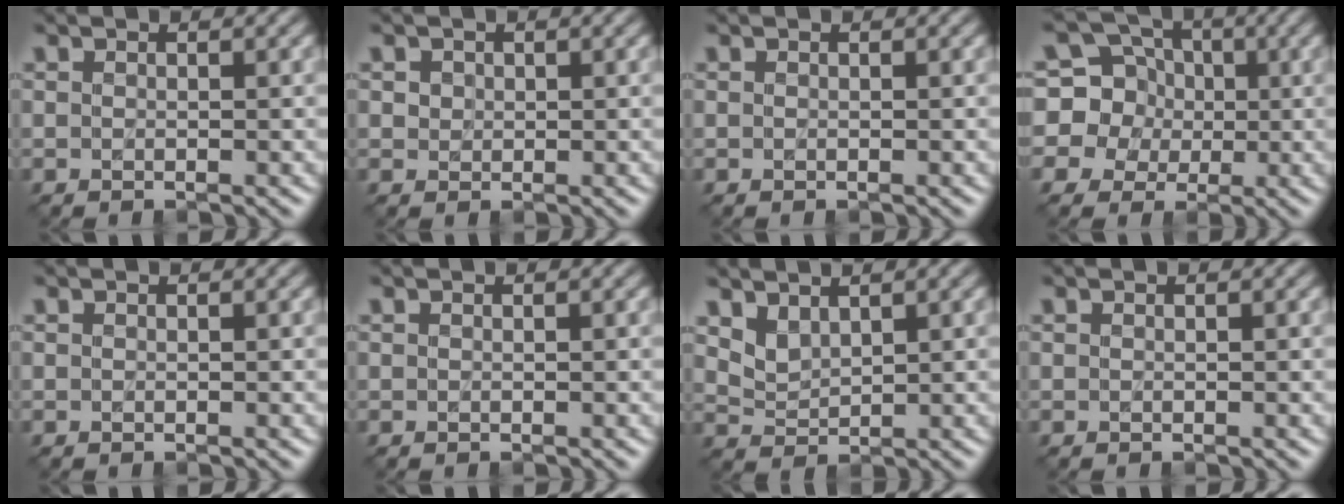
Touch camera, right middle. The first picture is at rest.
{"total": 1.0, "force": [0.3, 0.9, 0.3], "torque": [-0.001, -0.002, 0.007]}
{"total": 0.0}
{"total": 9.0, "force": [1.6, 8.4, 2.6], "torque": [-0.079, 0.044, 0.016]}
{"total": 0.0}
{"total": 0.0}
{"total": 2.2, "force": [1.7, 1.1, 0.9], "torque": [-0.022, -0.004, 0.041]}
{"total": 0.0}